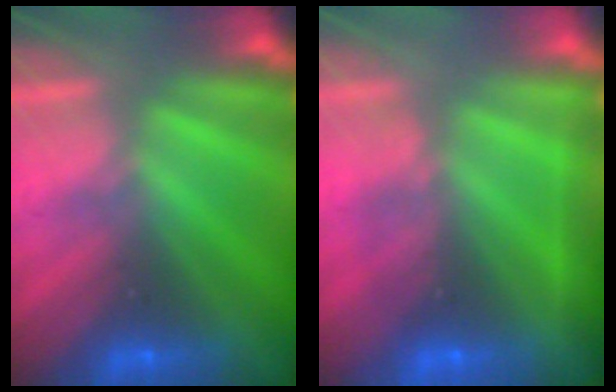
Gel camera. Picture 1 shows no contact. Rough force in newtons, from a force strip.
{"total": 2.2}